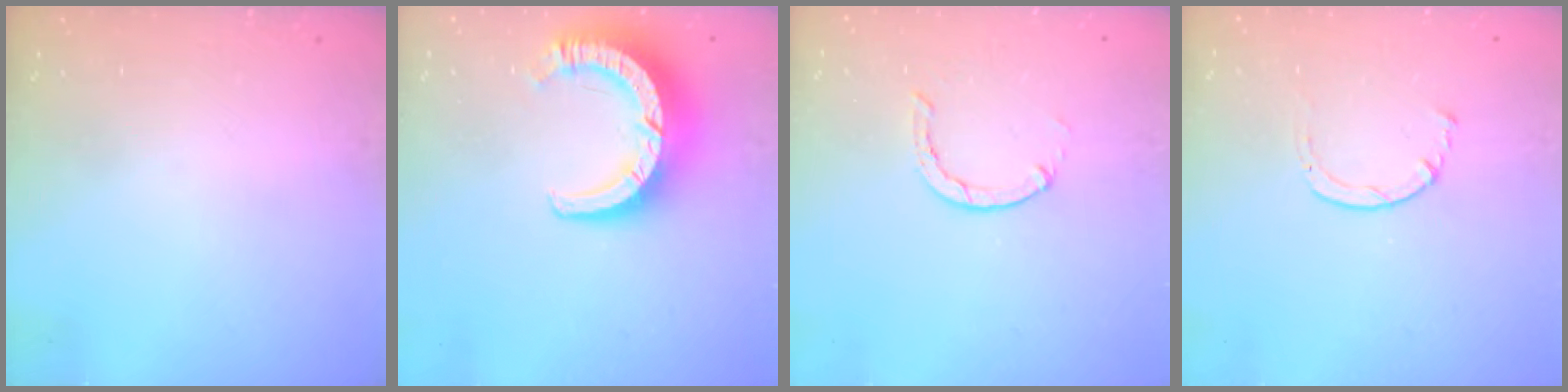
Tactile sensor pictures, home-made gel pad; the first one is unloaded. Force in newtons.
{"total": 11.4, "press": 11.3, "slide": 1.1}
{"total": 1.3, "press": 1.2, "slide": 0.3}
{"total": 2.0, "press": 1.9, "slide": 0.3}